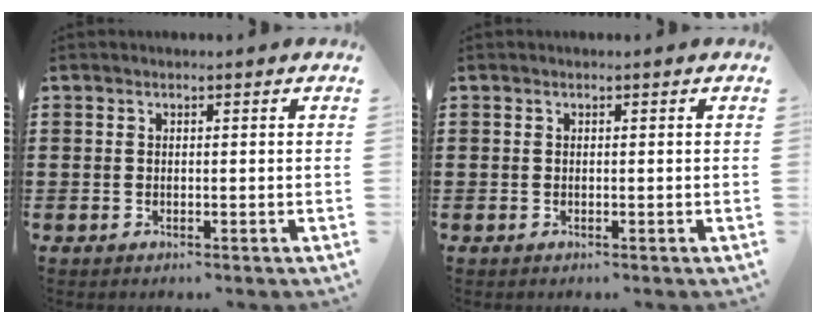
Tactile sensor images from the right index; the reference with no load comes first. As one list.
[{"total": 0.0}]